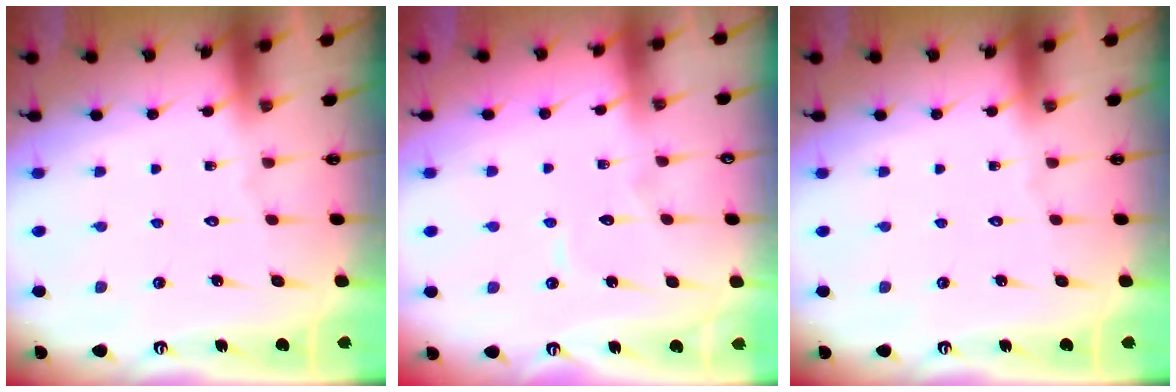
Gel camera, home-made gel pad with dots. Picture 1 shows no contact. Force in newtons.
{"total": 4.7, "press": 4.7, "slide": 0.5}
{"total": 0.0}